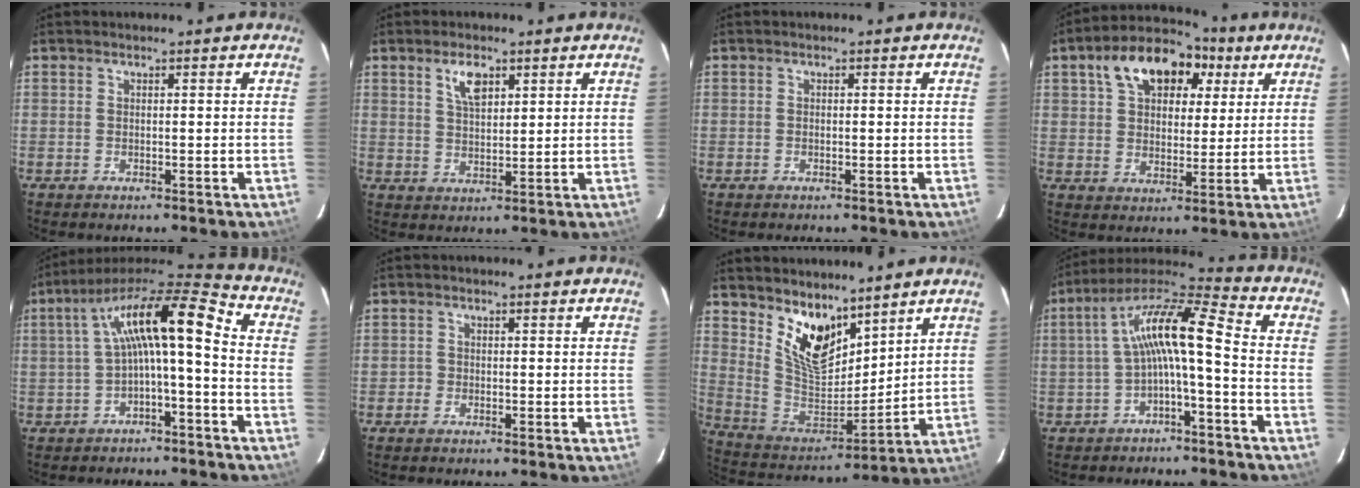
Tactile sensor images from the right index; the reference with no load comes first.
{"total": 4.9, "force": [2.6, 2.3, 3.5], "torque": [-0.061, 0.006, 0.050]}
{"total": 0.0}
{"total": 15.6, "force": [7.0, 9.8, 10.0], "torque": [-0.196, 0.054, 0.112]}
{"total": 13.6, "force": [-0.6, 3.4, 13.1], "torque": [-0.246, 0.029, -0.011]}
{"total": 1.1, "force": [-0.6, 0.8, -0.1], "torque": [0.003, 0.004, -0.014]}
{"total": 13.3, "force": [9.2, 6.6, 7.0], "torque": [-0.137, -0.006, 0.184]}
{"total": 11.4, "force": [-1.6, 1.9, 11.1], "torque": [-0.223, 0.025, -0.033]}